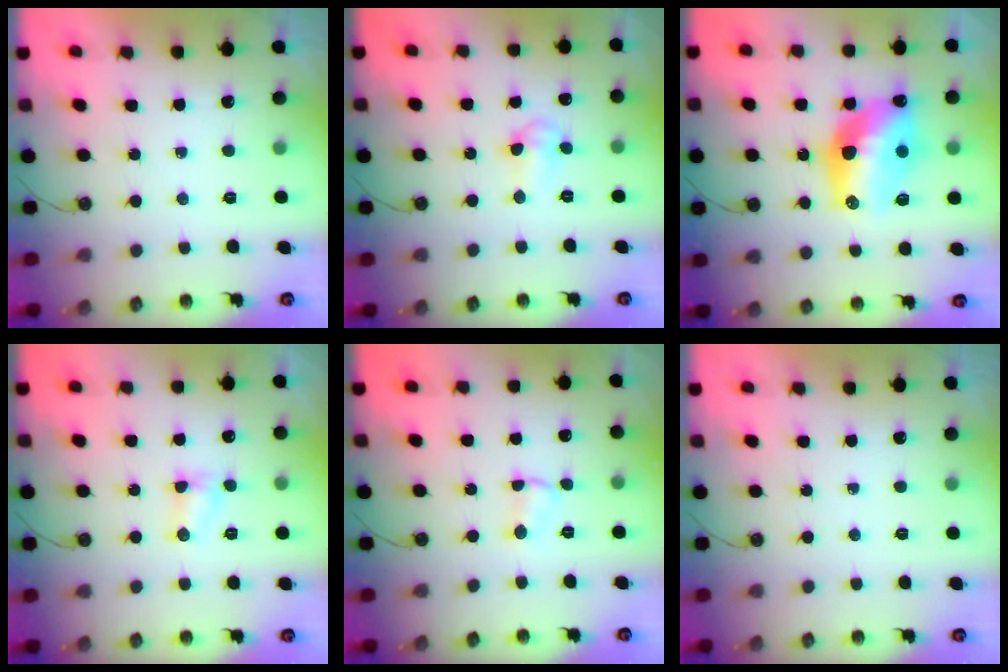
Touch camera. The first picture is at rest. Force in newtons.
{"total": 5.1, "press": 4.9, "slide": 1.0}
{"total": 14.7, "press": 14.7, "slide": 1.0}
{"total": 3.7, "press": 3.7, "slide": 0.5}
{"total": 2.9, "press": 2.9, "slide": 0.5}
{"total": 0.0}